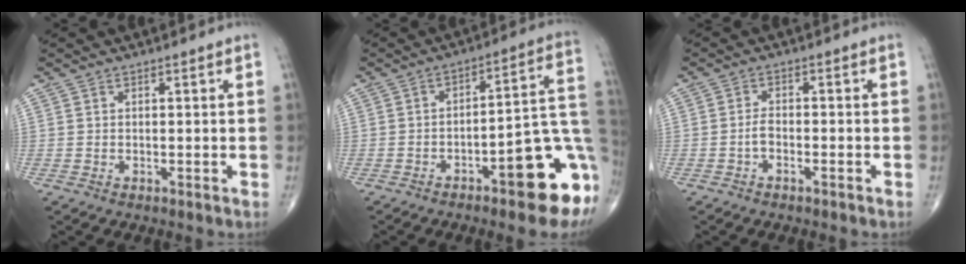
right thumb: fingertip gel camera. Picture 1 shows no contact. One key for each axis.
{"total": 16.6, "fx": -6.6, "fy": 4.6, "fz": 14.5, "tx": -0.119, "ty": 0.052, "tz": -0.082}
{"total": 2.2, "fx": -1.1, "fy": 0.9, "fz": 1.7, "tx": -0.035, "ty": 0.013, "tz": -0.024}